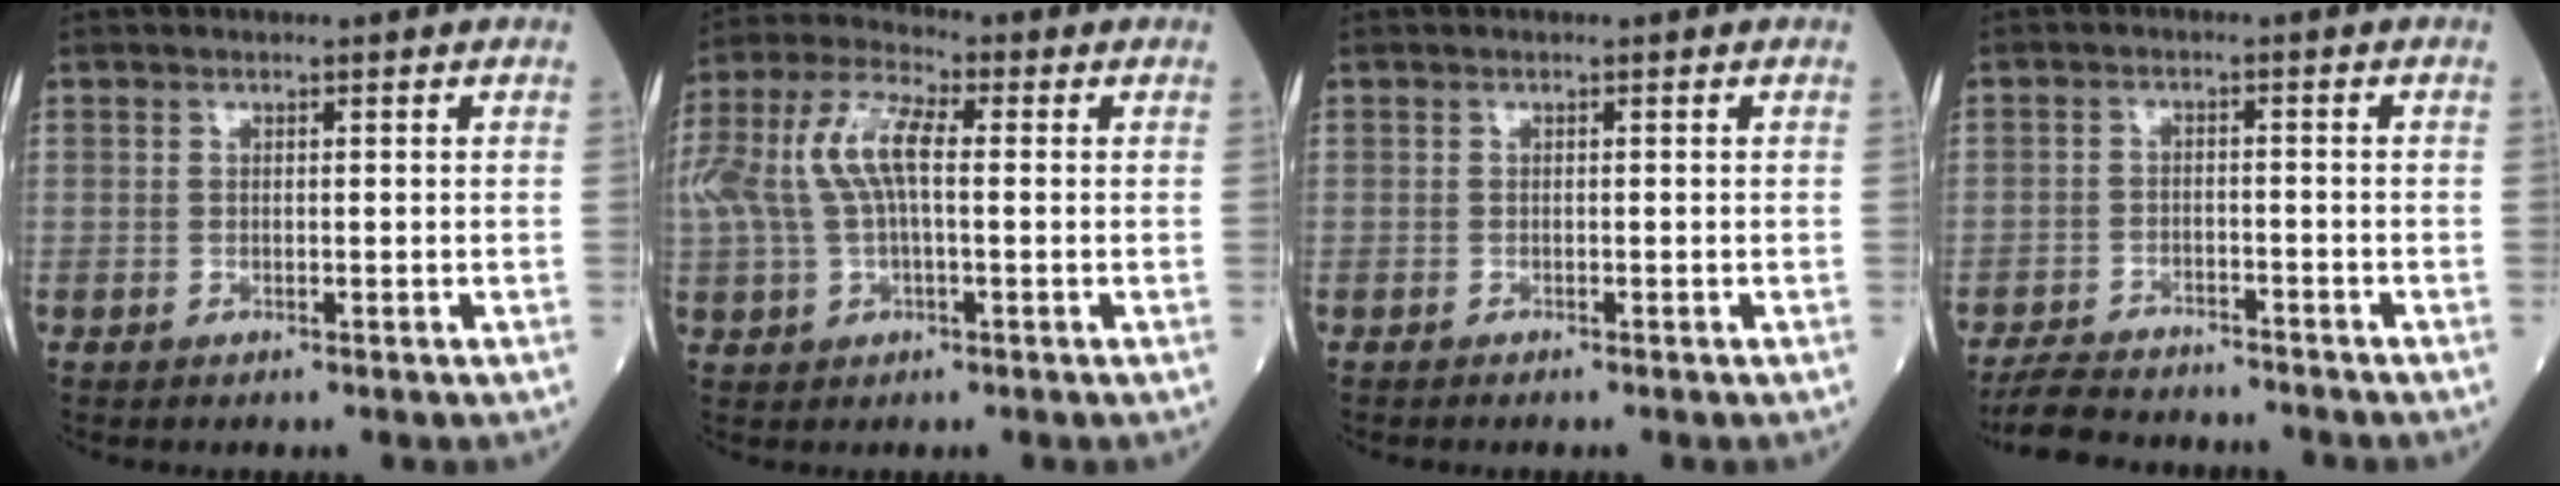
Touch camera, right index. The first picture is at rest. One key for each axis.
{"total": 11.2, "fx": 1.3, "fy": 4.4, "fz": 10.2, "tx": -0.238, "ty": 0.031, "tz": 0.023}
{"total": 0.5, "fx": -0.5, "fy": 0.0, "fz": 0.1, "tx": 0.000, "ty": -0.001, "tz": -0.011}
{"total": 8.5, "fx": -8.0, "fy": 1.9, "fz": 2.2, "tx": -0.035, "ty": -0.006, "tz": -0.127}